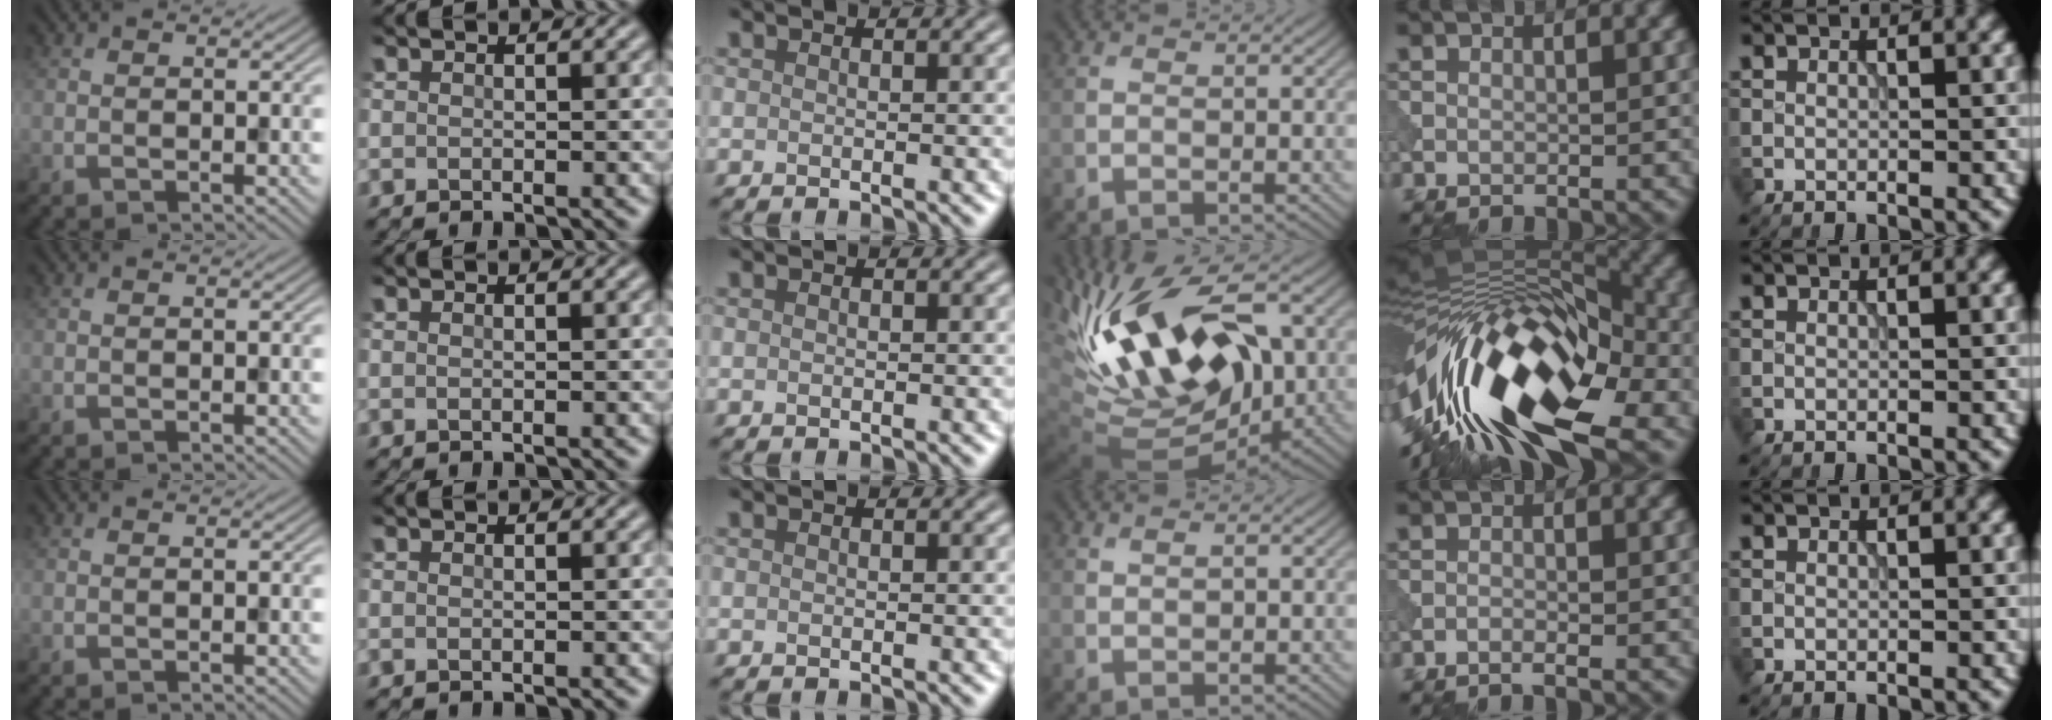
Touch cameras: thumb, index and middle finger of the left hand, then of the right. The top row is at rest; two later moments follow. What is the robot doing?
{"motion": "extract", "object": "peg toy"}